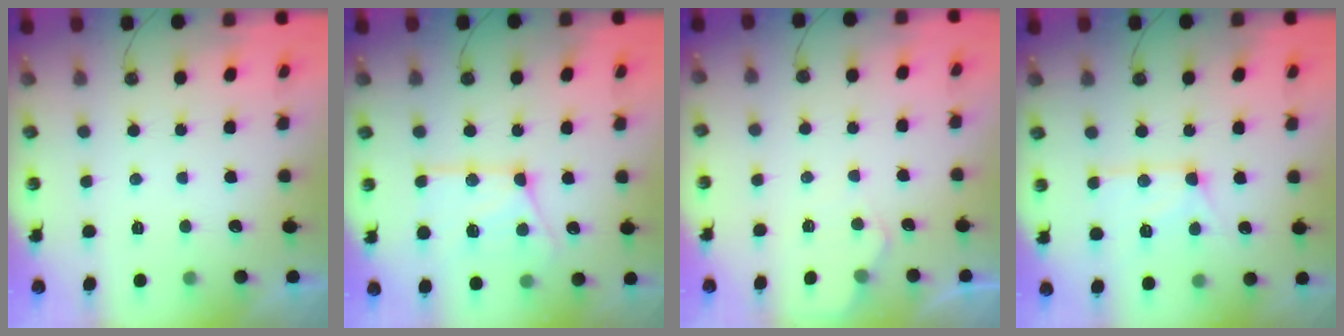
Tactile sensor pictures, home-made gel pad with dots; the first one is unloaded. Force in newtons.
{"total": 16.3, "press": 16.2, "slide": 1.7}
{"total": 5.0, "press": 5.0, "slide": 0.6}
{"total": 13.6, "press": 13.5, "slide": 1.2}